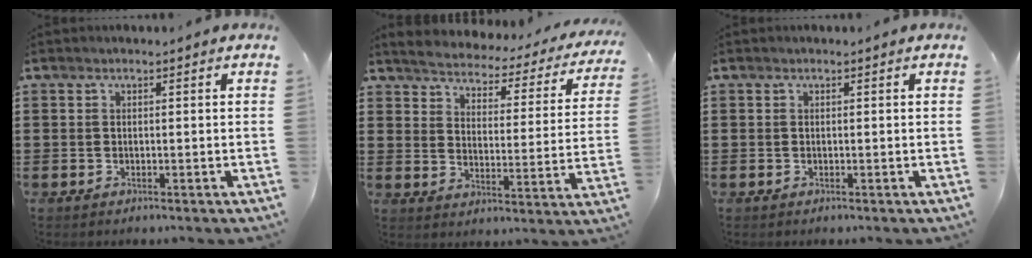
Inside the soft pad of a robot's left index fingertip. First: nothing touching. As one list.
[{"total": 2.7, "force": [2.7, 0.1, 0.3], "torque": [-0.029, -0.030, 0.035]}, {"total": 0.0}]